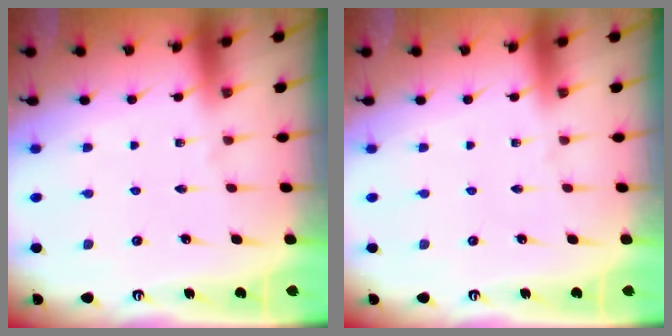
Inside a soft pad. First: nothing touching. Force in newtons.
{"total": 0.0}